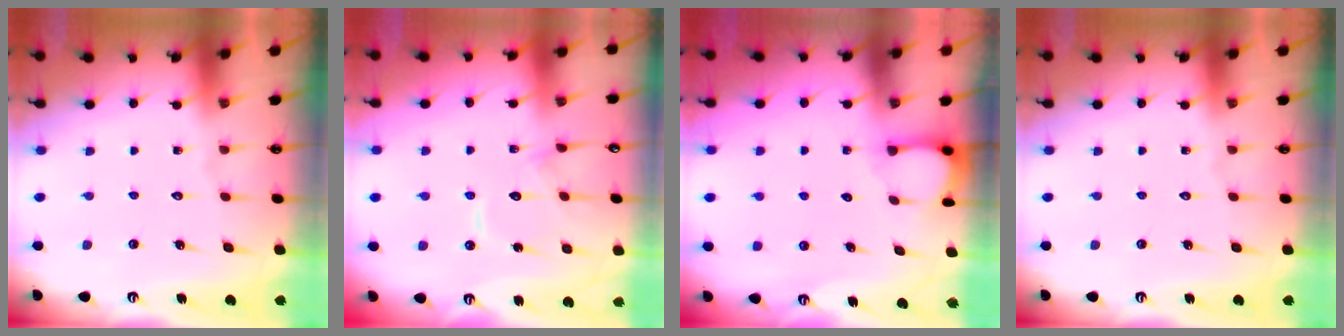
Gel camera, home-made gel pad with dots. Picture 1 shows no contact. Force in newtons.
{"total": 9.9, "press": 9.9, "slide": 0.2}
{"total": 2.3, "press": 2.2, "slide": 0.4}
{"total": 0.0}